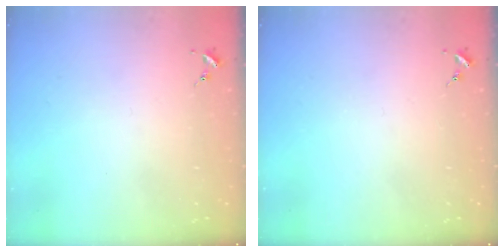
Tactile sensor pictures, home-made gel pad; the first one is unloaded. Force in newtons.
{"total": 0.0}